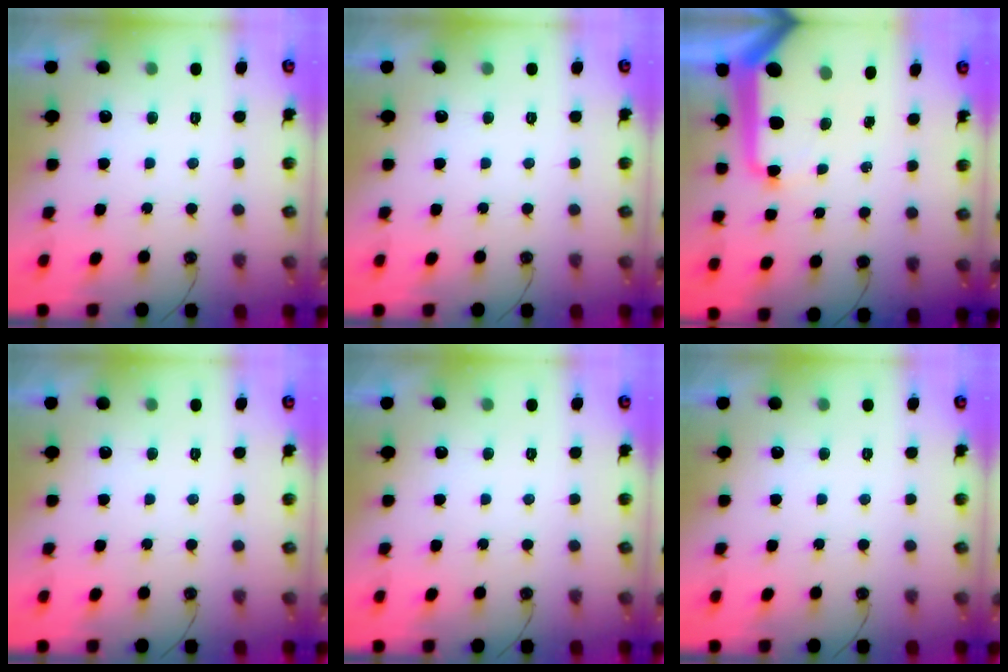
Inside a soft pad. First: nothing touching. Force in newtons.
{"total": 0.0}
{"total": 16.9, "press": 16.8, "slide": 1.7}
{"total": 0.0}
{"total": 0.0}
{"total": 0.0}